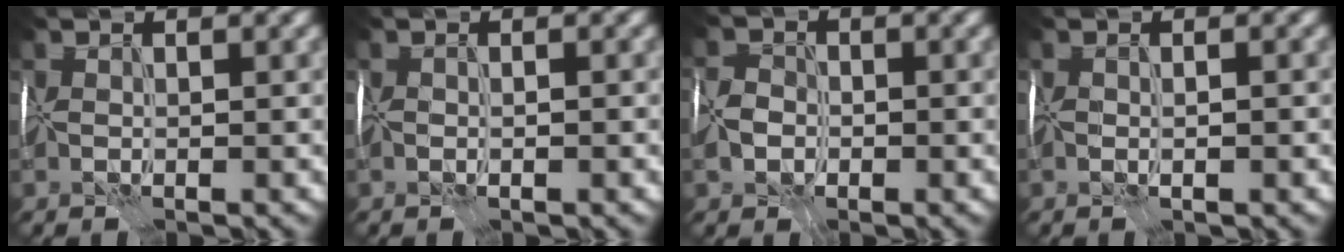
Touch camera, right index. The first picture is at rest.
{"total": 0.9, "force": [-0.8, 0.0, 0.3], "torque": [-0.003, -0.002, -0.014]}
{"total": 3.3, "force": [-1.4, 2.5, 1.7], "torque": [-0.038, -0.001, -0.031]}
{"total": 1.0, "force": [-0.9, 0.0, 0.6], "torque": [-0.010, -0.002, -0.016]}